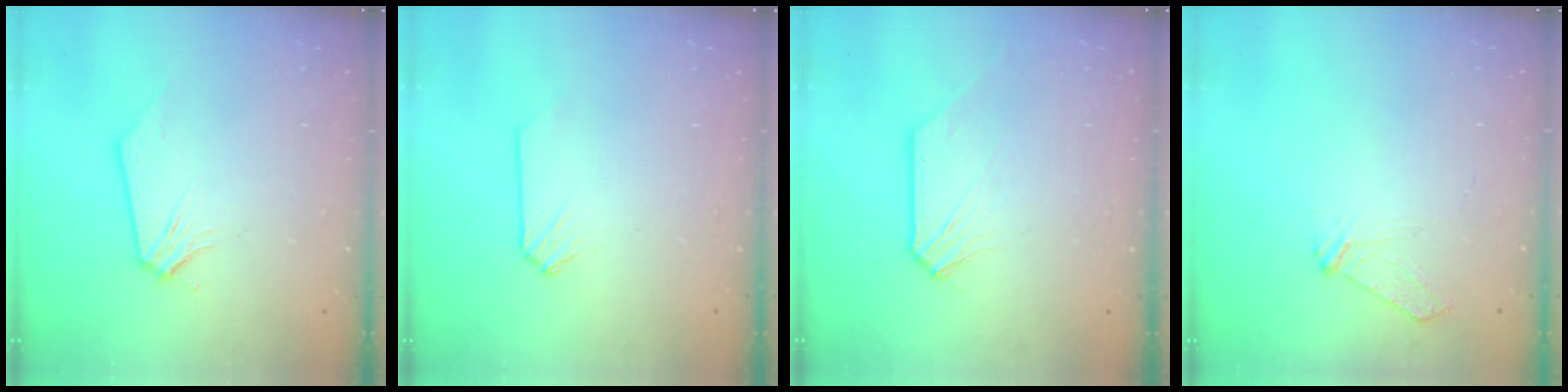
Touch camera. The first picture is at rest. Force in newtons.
{"total": 0.0}
{"total": 0.7, "press": 0.7, "slide": 0.1}
{"total": 5.9, "press": 5.8, "slide": 1.0}